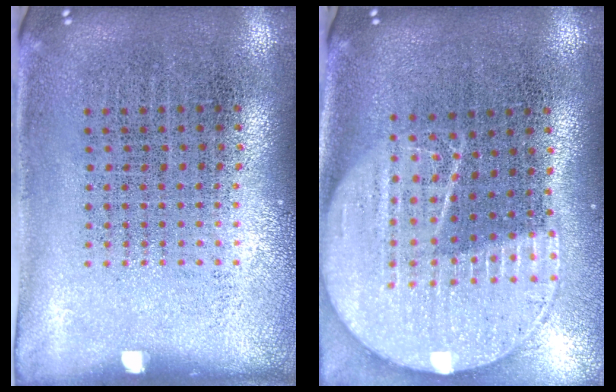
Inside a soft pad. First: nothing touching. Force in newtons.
{"total": 2.2, "press": 1.9, "slide": 1.2}